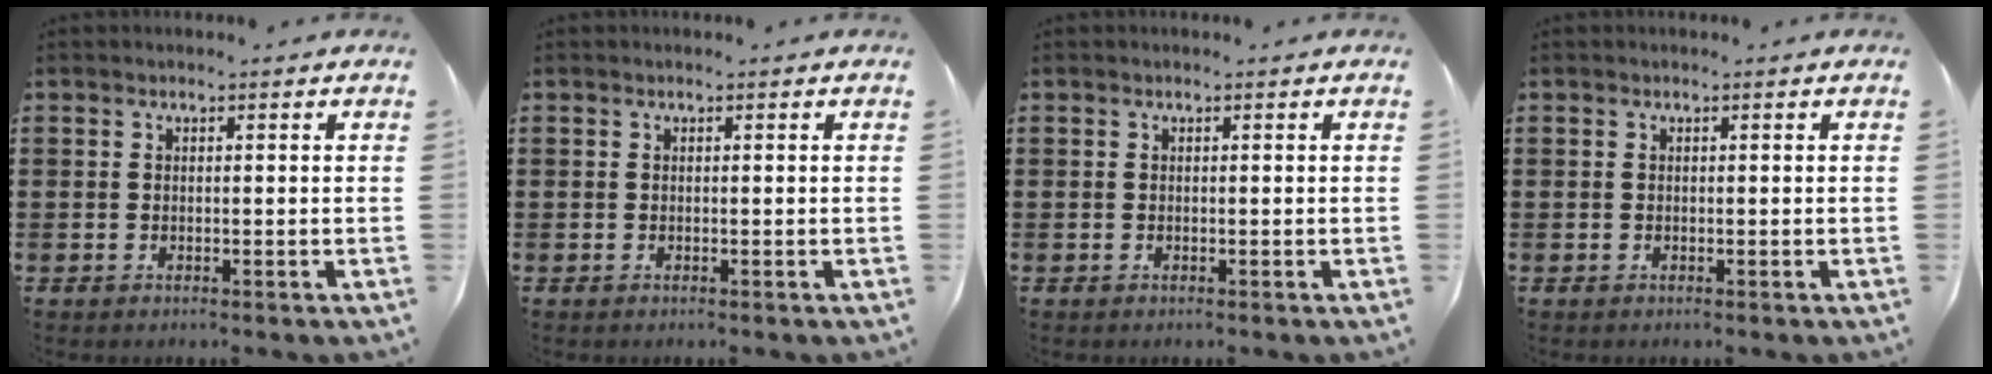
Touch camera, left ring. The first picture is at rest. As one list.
[{"total": 0.0}, {"total": 0.0}, {"total": 0.0}]